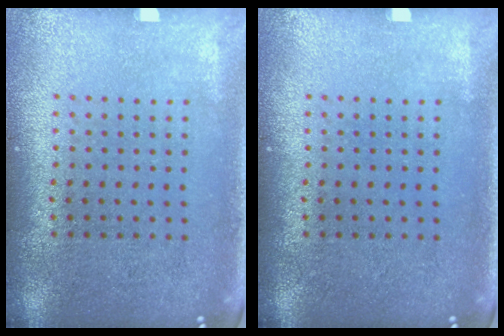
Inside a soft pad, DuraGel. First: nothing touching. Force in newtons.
{"total": 0.0}